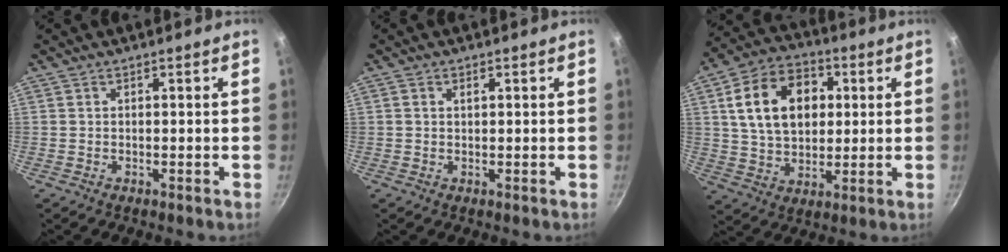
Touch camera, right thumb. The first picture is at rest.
{"total": 1.1, "force": [0.4, 0.7, 0.7], "torque": [-0.007, 0.004, 0.006]}
{"total": 16.8, "force": [3.7, 11.8, 11.4], "torque": [-0.166, 0.009, 0.057]}